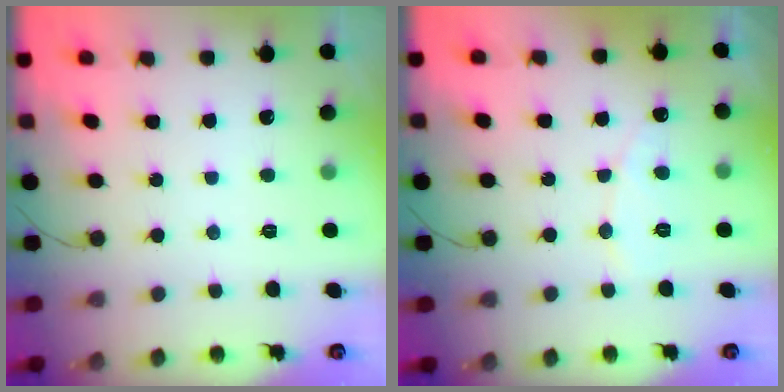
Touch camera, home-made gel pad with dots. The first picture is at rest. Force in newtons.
{"total": 4.9, "press": 4.9, "slide": 0.4}